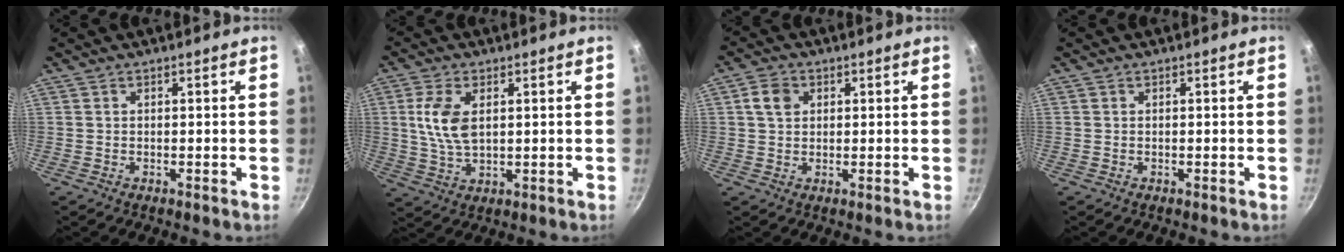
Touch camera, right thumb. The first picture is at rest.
{"total": 8.4, "force": [1.8, 4.6, 6.8], "torque": [-0.133, -0.007, 0.037]}
{"total": 4.4, "force": [1.4, 3.4, 2.5], "torque": [-0.031, 0.004, 0.022]}
{"total": 0.0}